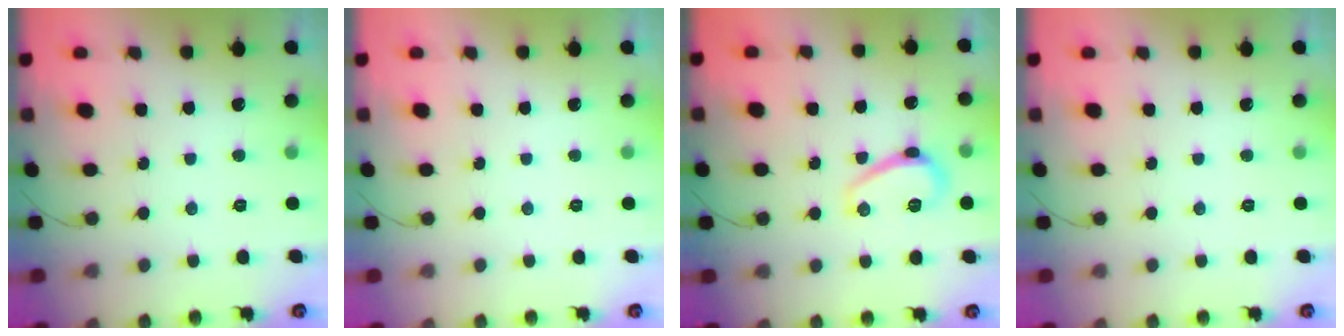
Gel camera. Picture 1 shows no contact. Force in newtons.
{"total": 0.0}
{"total": 6.5, "press": 6.4, "slide": 0.9}
{"total": 0.0}